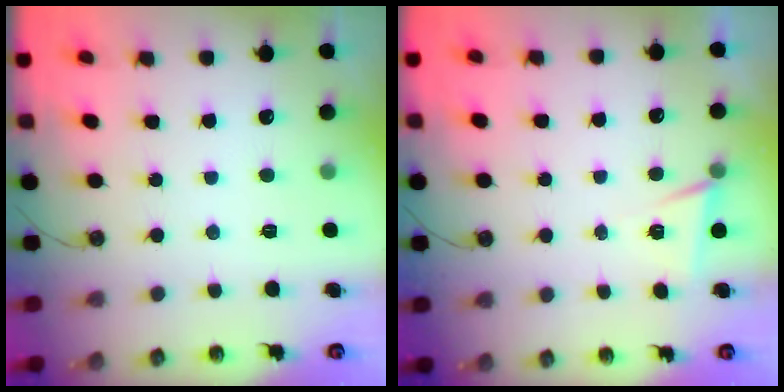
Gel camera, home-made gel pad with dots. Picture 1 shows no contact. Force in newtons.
{"total": 4.5, "press": 2.3, "slide": 3.8}